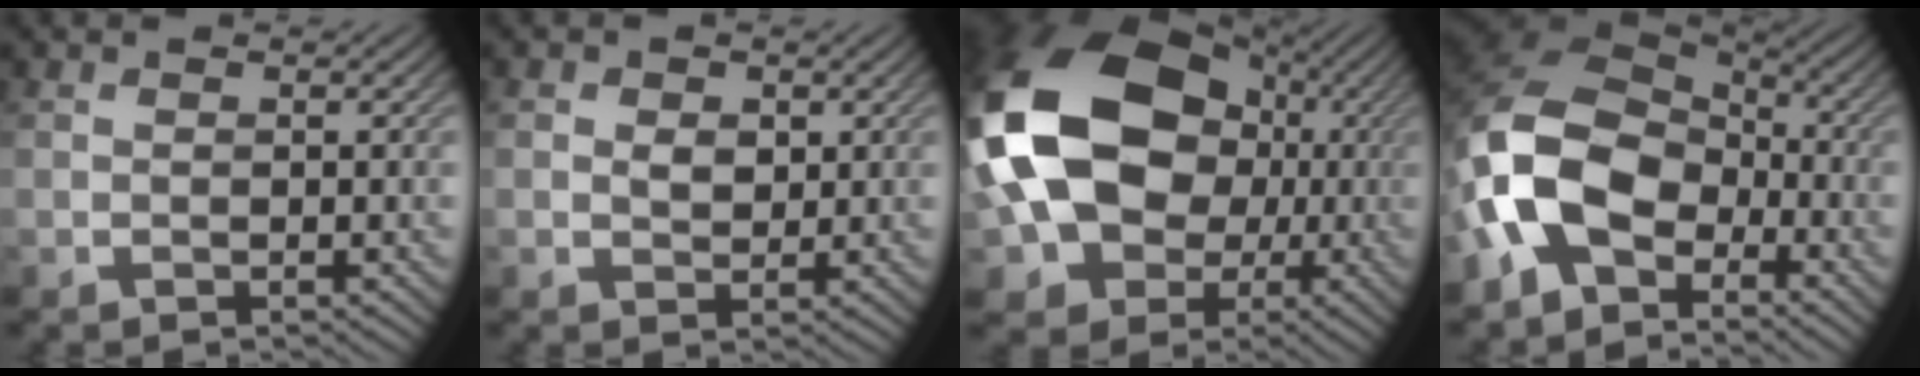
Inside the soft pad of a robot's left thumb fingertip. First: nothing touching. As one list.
[{"total": 2.1, "force": [0.5, 1.6, 1.3], "torque": [-0.025, -0.002, 0.006]}, {"total": 20.0, "force": [0.8, 15.5, 12.5], "torque": [-0.278, -0.015, 0.021]}, {"total": 11.9, "force": [-4.7, 7.8, 7.6], "torque": [-0.170, -0.006, -0.108]}]